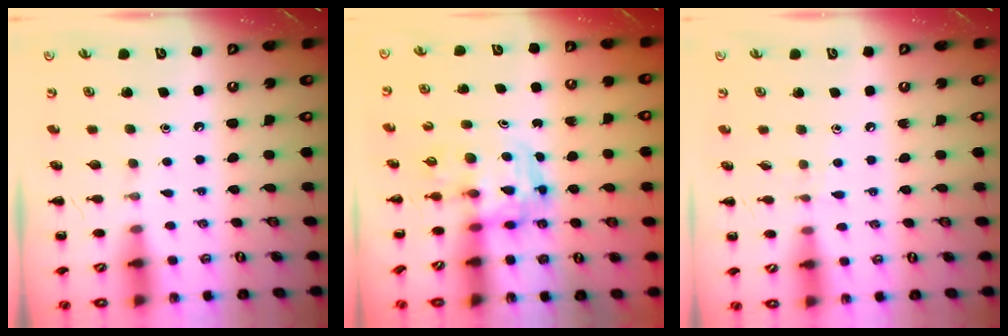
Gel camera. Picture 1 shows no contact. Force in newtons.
{"total": 3.6, "press": 3.5, "slide": 0.6}
{"total": 3.0, "press": 2.7, "slide": 1.2}